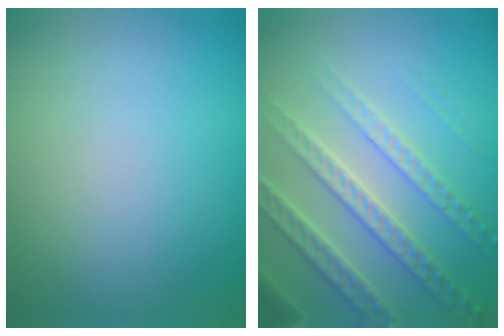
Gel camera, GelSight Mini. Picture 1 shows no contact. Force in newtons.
{"total": 4.5, "press": 4.4, "slide": 1.1}